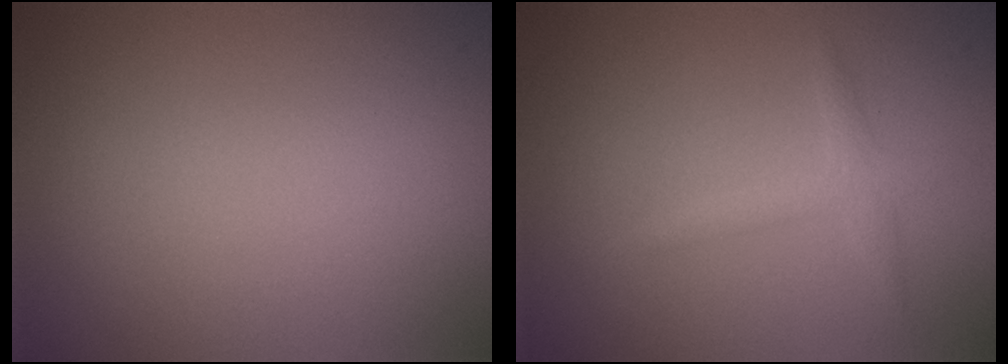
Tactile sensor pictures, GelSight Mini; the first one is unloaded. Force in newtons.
{"total": 1.6, "press": 1.6, "slide": 0.0}